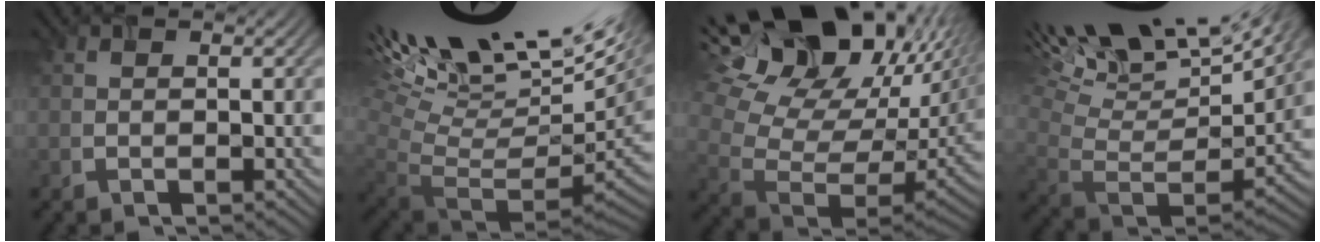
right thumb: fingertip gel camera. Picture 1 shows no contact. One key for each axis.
{"total": 15.8, "fx": 5.6, "fy": 5.1, "fz": 13.9, "tx": -0.211, "ty": 0.033, "tz": 0.132}
{"total": 17.5, "fx": 7.9, "fy": 9.1, "fz": 12.7, "tx": -0.230, "ty": 0.031, "tz": 0.149}
{"total": 15.2, "fx": 6.7, "fy": 5.4, "fz": 12.5, "tx": -0.251, "ty": 0.015, "tz": 0.123}